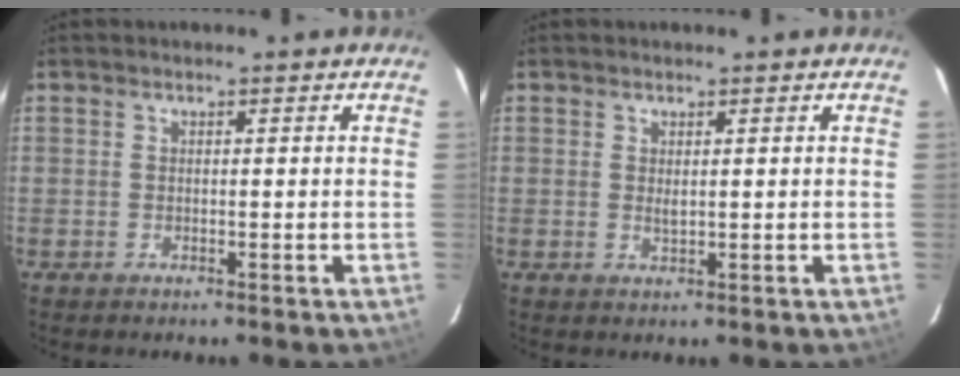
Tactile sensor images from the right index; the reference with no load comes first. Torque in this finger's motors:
{"motor_torque": [0.39, 0.40, 0.02, 0.01]}